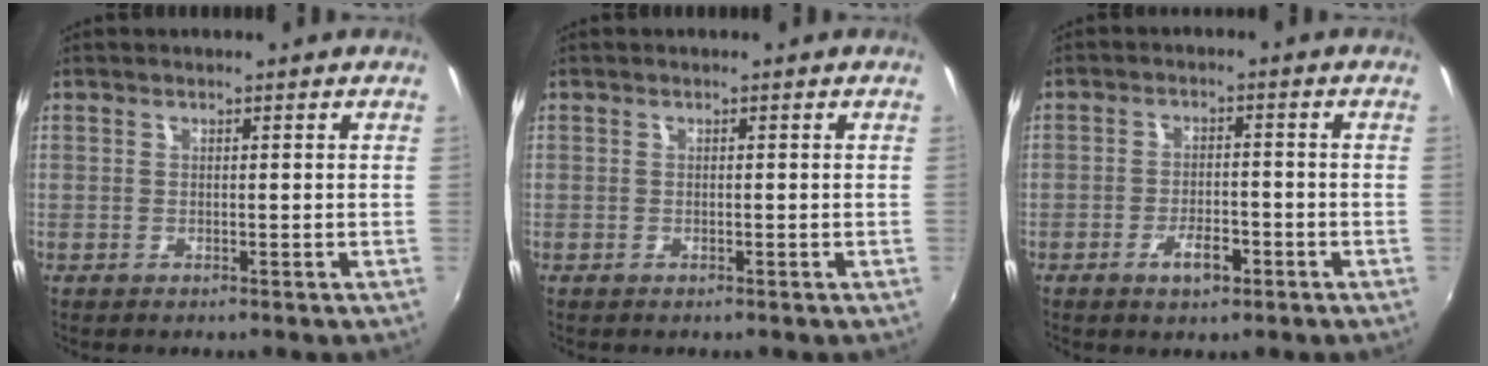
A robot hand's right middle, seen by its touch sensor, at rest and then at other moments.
{"total": 0.0}
{"total": 4.5, "force": [-2.5, 1.9, 3.2], "torque": [-0.065, -0.002, -0.040]}